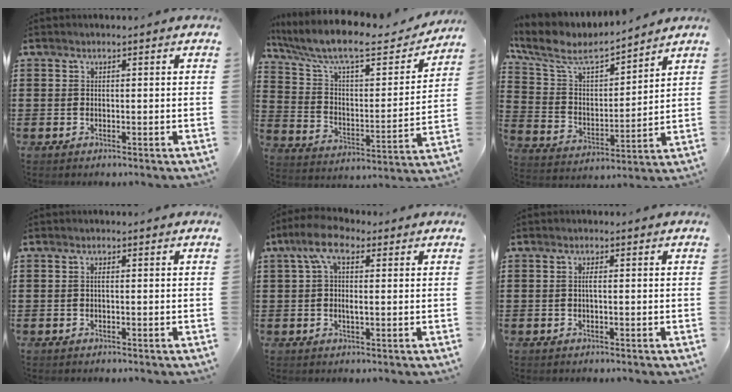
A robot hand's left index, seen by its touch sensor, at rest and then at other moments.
{"total": 10.1, "force": [8.0, 1.8, 5.8], "torque": [-0.146, -0.049, 0.134]}
{"total": 7.3, "force": [6.2, 1.8, 3.3], "torque": [-0.096, -0.039, 0.102]}
{"total": 0.6, "force": [0.0, 0.1, 0.6], "torque": [-0.011, -0.001, 0.001]}
{"total": 5.5, "force": [1.6, 2.2, 4.8], "torque": [-0.102, 0.008, 0.022]}
{"total": 1.0, "force": [0.0, 0.1, 1.0], "torque": [-0.020, 0.001, -0.001]}